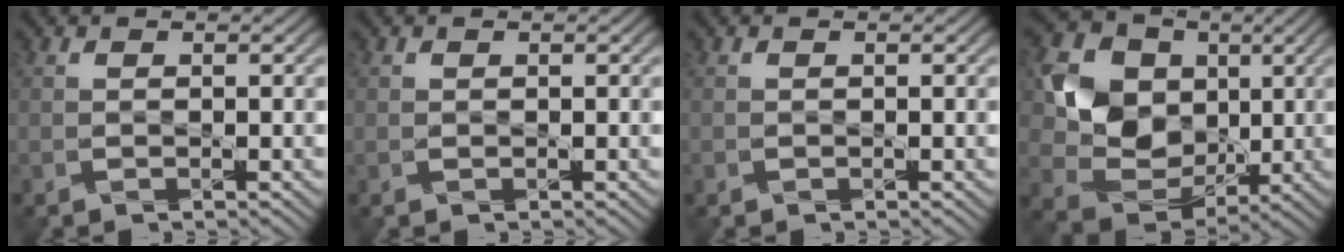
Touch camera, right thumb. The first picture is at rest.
{"total": 0.0}
{"total": 0.0}
{"total": 9.6, "force": [2.2, 8.2, 4.5], "torque": [-0.116, -0.006, 0.035]}